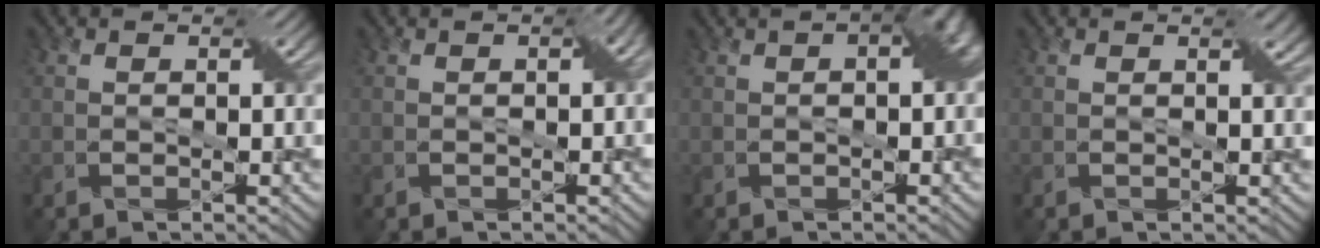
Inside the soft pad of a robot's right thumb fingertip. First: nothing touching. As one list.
[{"total": 1.4, "force": [0.1, 0.7, 1.2], "torque": [-0.015, 0.004, 0.002]}, {"total": 3.9, "force": [0.4, 1.8, 3.4], "torque": [-0.037, 0.011, 0.004]}, {"total": 0.9, "force": [0.6, 0.1, 0.7], "torque": [-0.012, 0.000, 0.010]}]